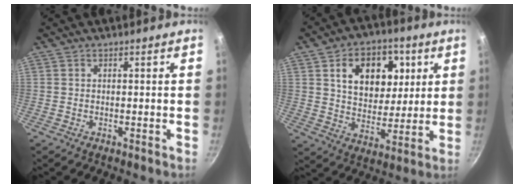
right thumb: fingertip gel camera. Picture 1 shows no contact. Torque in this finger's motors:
{"motor_torque": [1.67, 1.98, 1.19, 0.38, 0.39]}